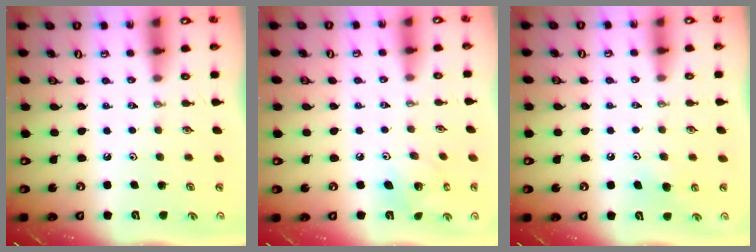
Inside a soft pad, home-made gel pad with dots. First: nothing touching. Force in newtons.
{"total": 6.9, "press": 6.9, "slide": 0.5}
{"total": 6.1, "press": 5.8, "slide": 1.7}